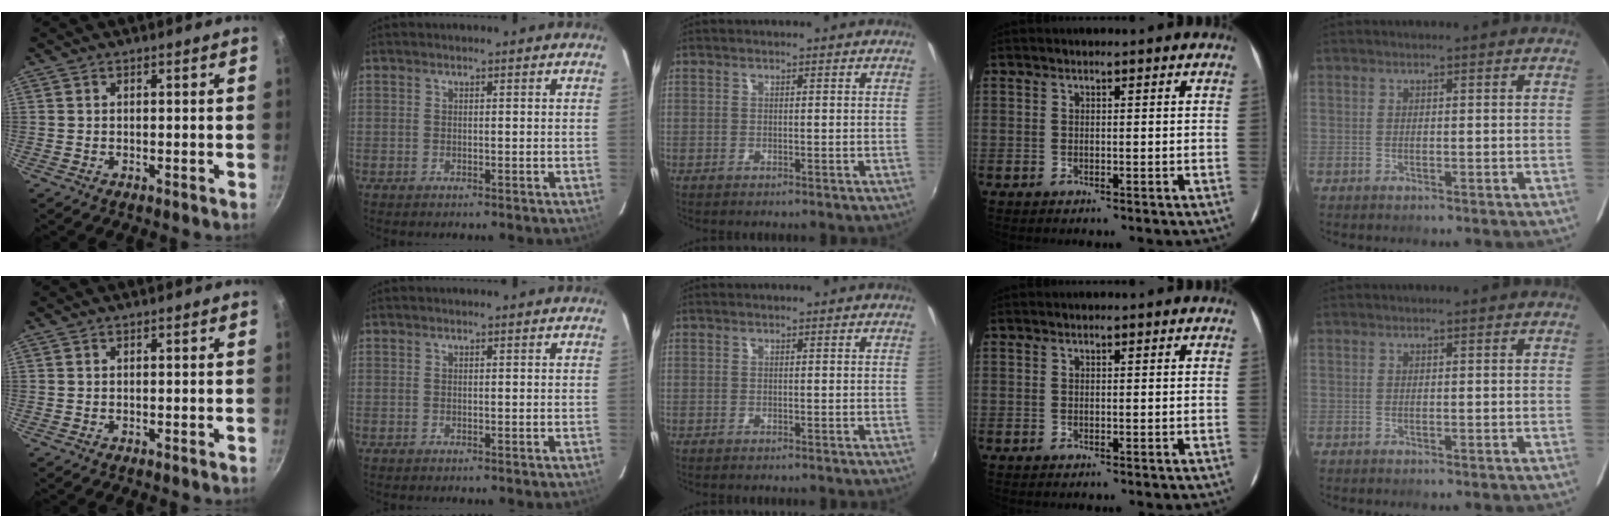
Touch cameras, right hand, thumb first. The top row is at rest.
{}